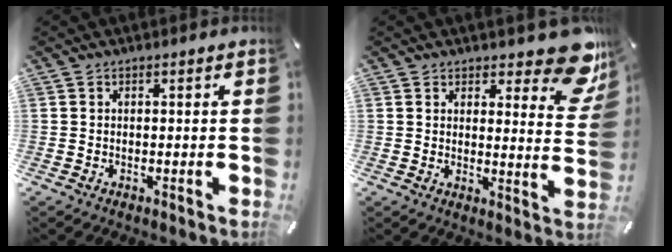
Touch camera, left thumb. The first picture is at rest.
{"total": 10.4, "force": [7.7, 4.2, 5.7], "torque": [-0.057, -0.059, 0.134]}